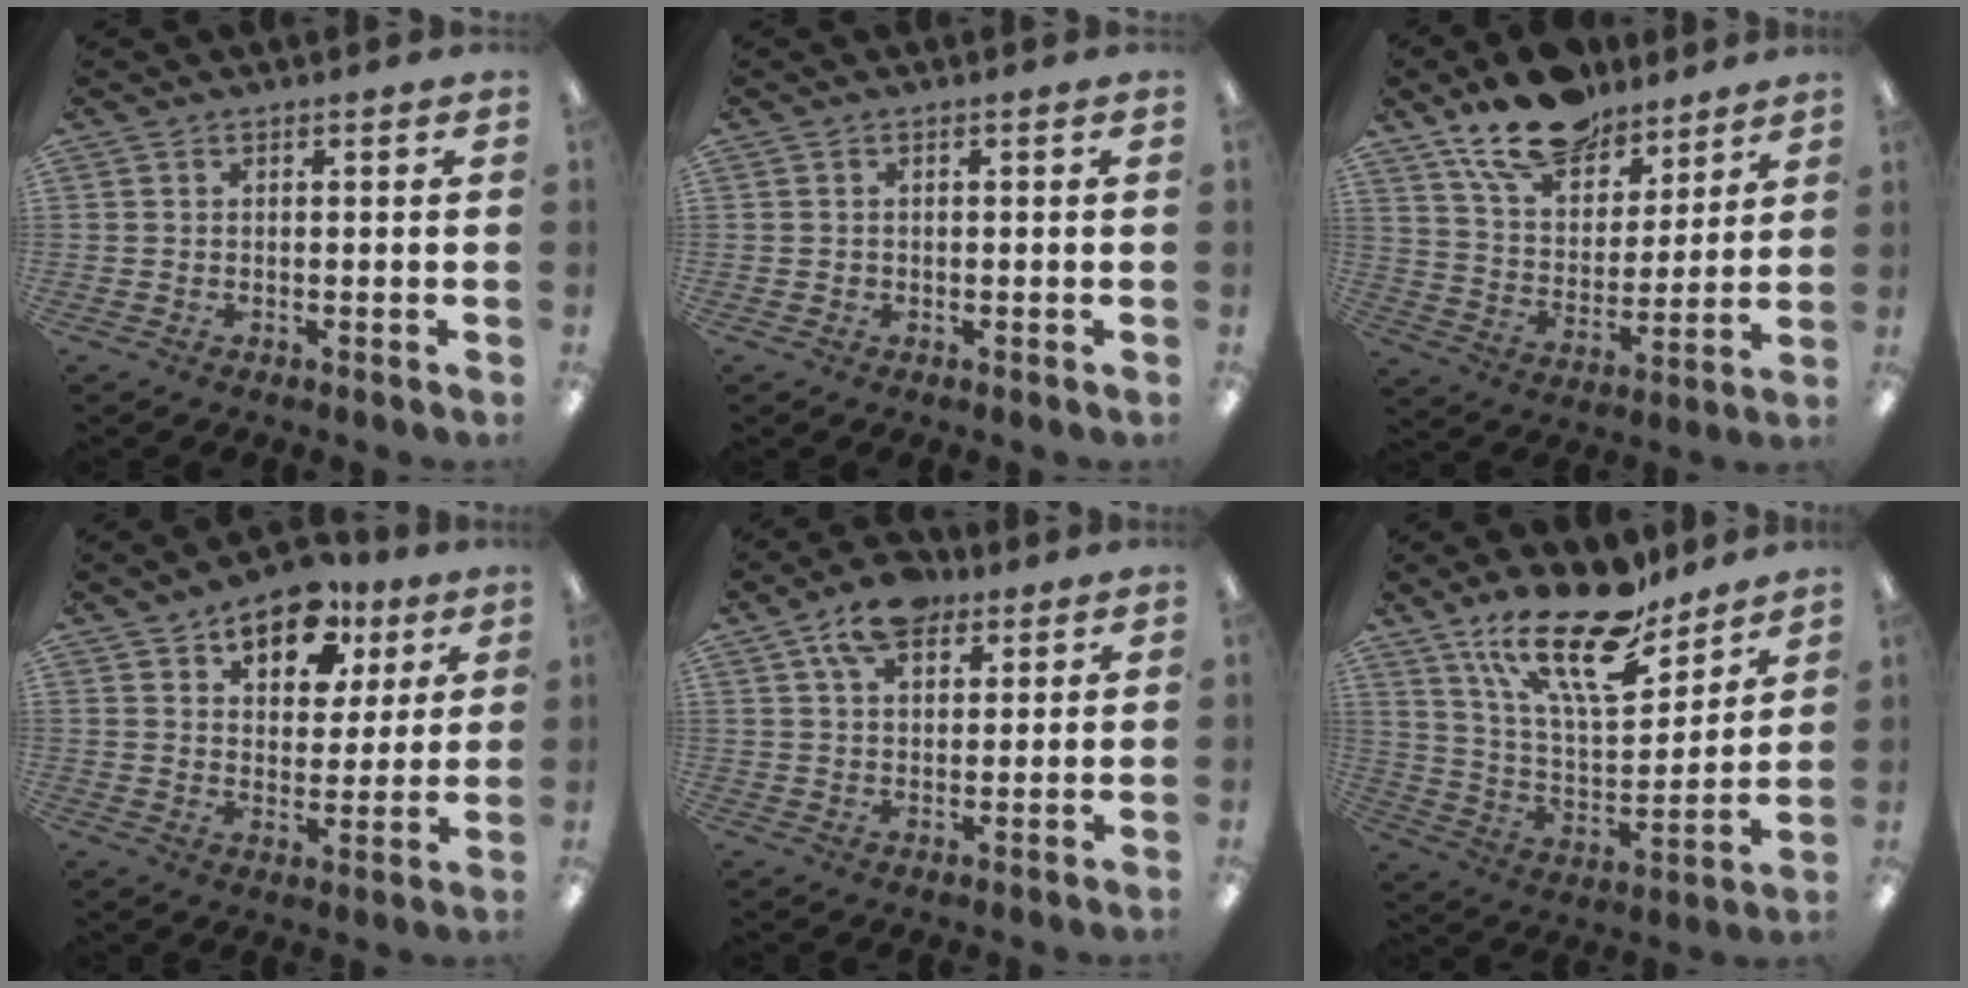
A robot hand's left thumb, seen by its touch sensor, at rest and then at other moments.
{"total": 0.7, "force": [-0.1, 0.7, 0.1], "torque": [-0.002, 0.004, -0.002]}
{"total": 16.1, "force": [12.4, 7.8, 6.7], "torque": [-0.113, -0.071, 0.225]}
{"total": 12.0, "force": [8.1, 6.8, 5.7], "torque": [-0.075, -0.040, 0.143]}
{"total": 10.1, "force": [6.3, 5.6, 5.6], "torque": [-0.092, -0.015, 0.114]}
{"total": 22.4, "force": [15.8, 8.3, 13.5], "torque": [-0.235, -0.093, 0.275]}